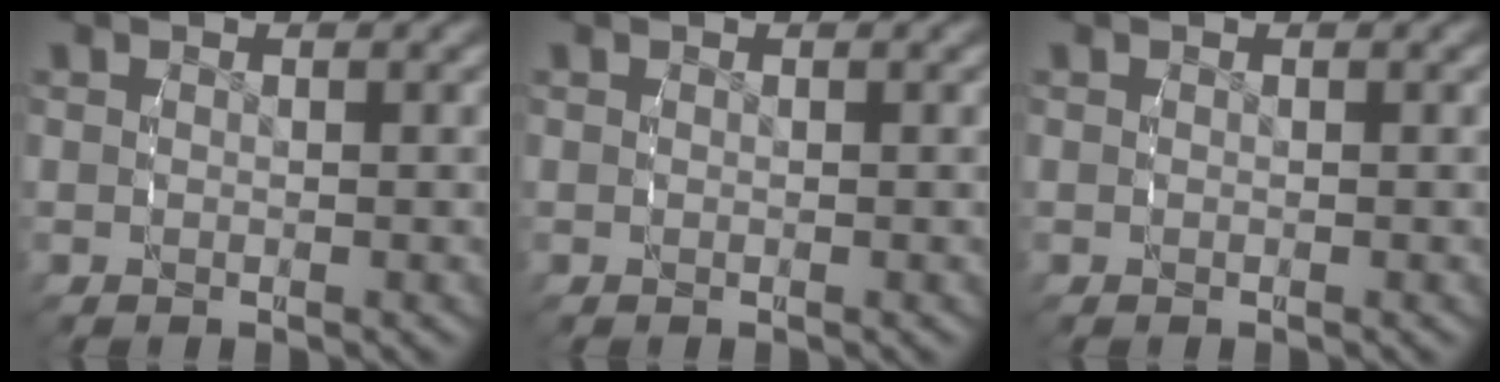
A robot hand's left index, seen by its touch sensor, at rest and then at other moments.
{"total": 0.0}
{"total": 0.0}